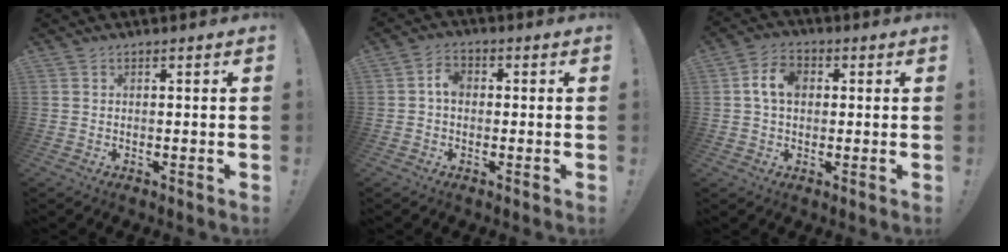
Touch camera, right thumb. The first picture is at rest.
{"total": 4.3, "force": [-0.2, 3.0, 3.1], "torque": [-0.057, 0.013, -0.004]}
{"total": 7.8, "force": [1.2, 5.4, 5.5], "torque": [-0.098, 0.017, 0.026]}